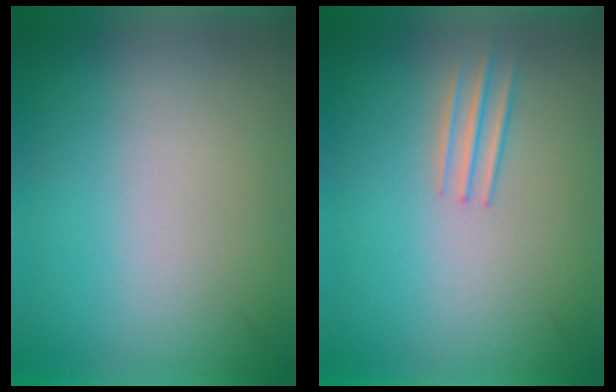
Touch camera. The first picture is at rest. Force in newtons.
{"total": 1.8}